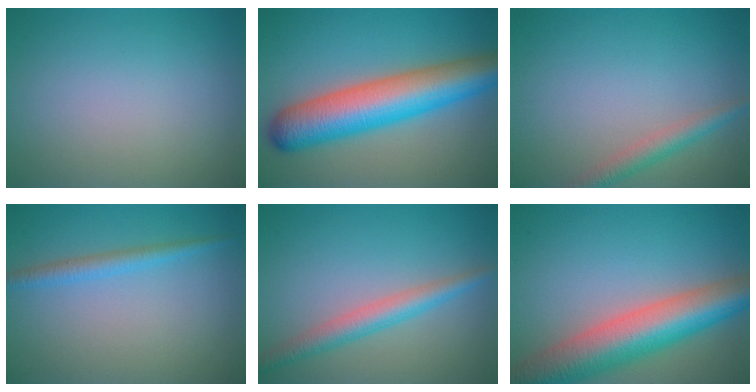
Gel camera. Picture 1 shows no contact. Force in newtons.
{"total": 9.9, "press": 9.9, "slide": 0.3}
{"total": 2.4, "press": 2.4, "slide": 0.0}
{"total": 1.9, "press": 1.9, "slide": 0.0}
{"total": 3.2, "press": 3.2, "slide": 0.1}
{"total": 10.1, "press": 10.1, "slide": 0.7}